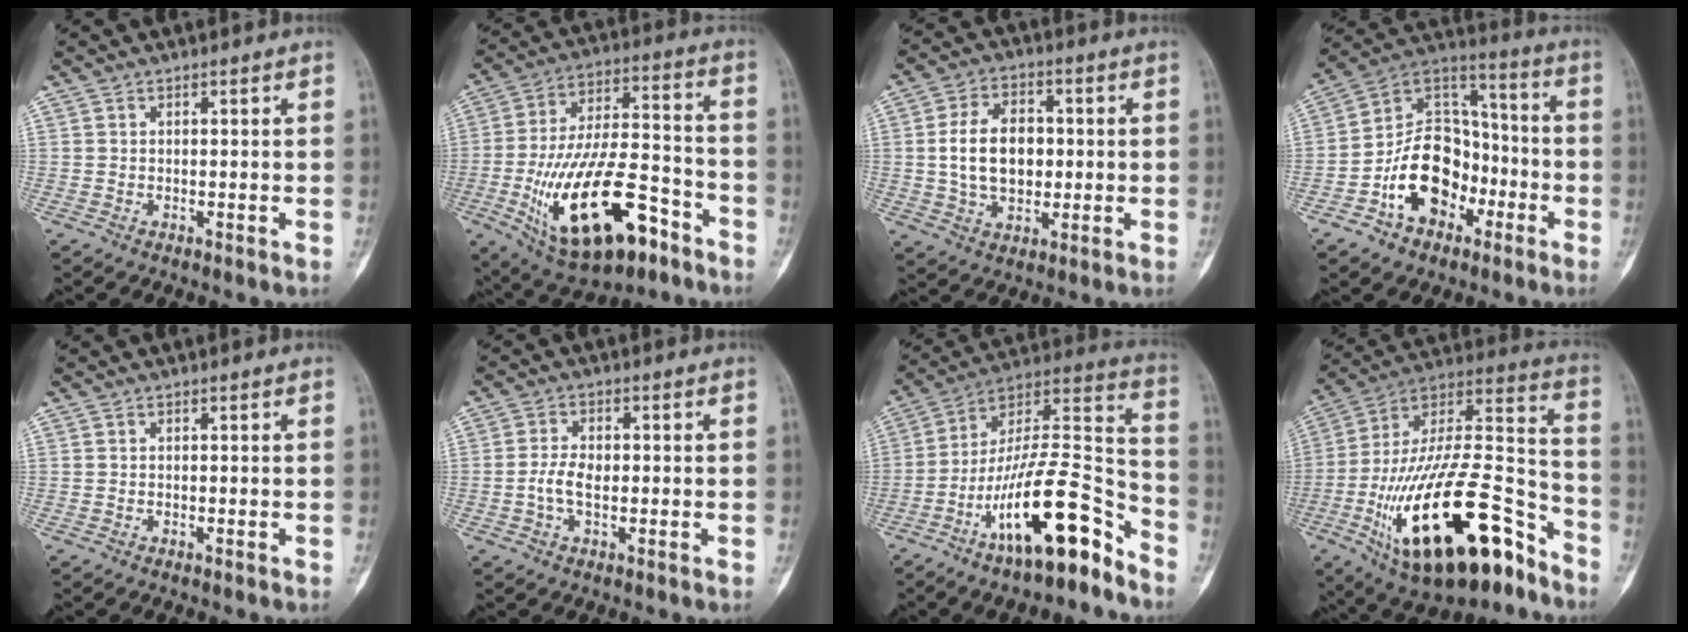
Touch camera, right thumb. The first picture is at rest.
{"total": 24.1, "force": [-10.4, 10.8, 18.9], "torque": [-0.342, 0.055, -0.160]}
{"total": 11.3, "force": [0.4, 7.6, 8.3], "torque": [-0.125, 0.009, 0.008]}
{"total": 17.1, "force": [-6.4, 12.2, 10.1], "torque": [-0.127, 0.073, -0.113]}
{"total": 0.0}
{"total": 4.5, "force": [-0.7, 2.5, 3.7], "torque": [-0.078, 0.012, -0.017]}
{"total": 21.4, "force": [-12.7, 6.0, 16.2], "torque": [-0.267, 0.101, -0.219]}
{"total": 33.1, "force": [-16.1, 13.3, 25.7], "torque": [-0.443, 0.068, -0.261]}